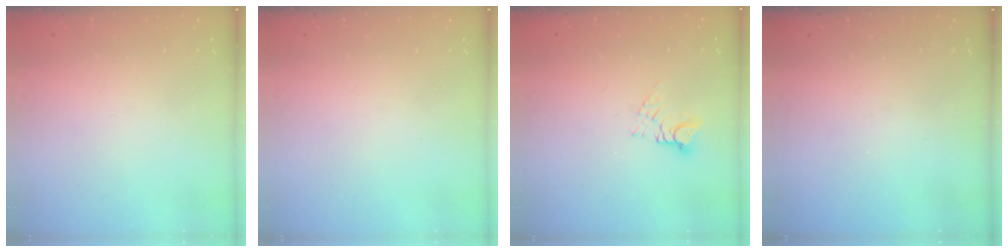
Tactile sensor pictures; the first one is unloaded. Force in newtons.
{"total": 0.0}
{"total": 5.2, "press": 5.2, "slide": 0.3}
{"total": 0.0}